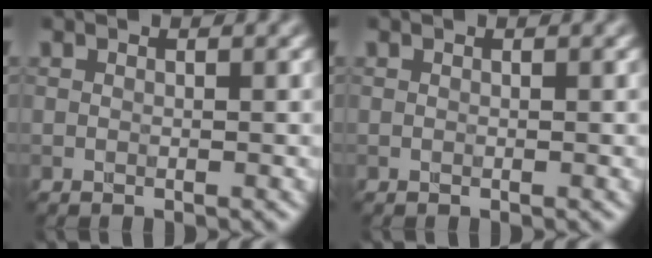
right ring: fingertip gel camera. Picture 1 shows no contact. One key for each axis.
{"total": 0.0}